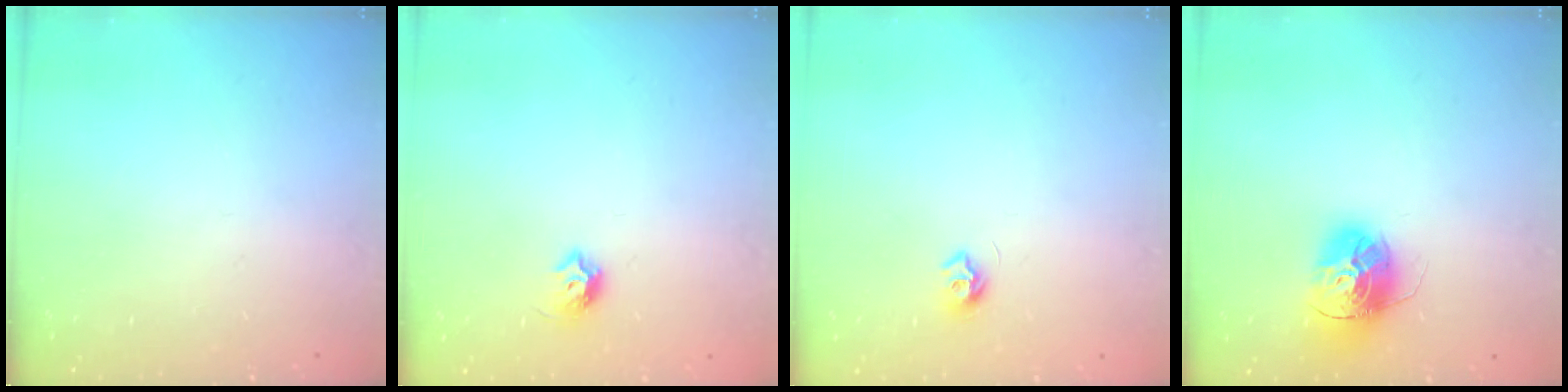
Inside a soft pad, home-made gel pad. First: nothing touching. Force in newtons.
{"total": 6.8, "press": 6.8, "slide": 1.0}
{"total": 6.4, "press": 6.3, "slide": 0.6}
{"total": 14.8, "press": 14.7, "slide": 1.4}